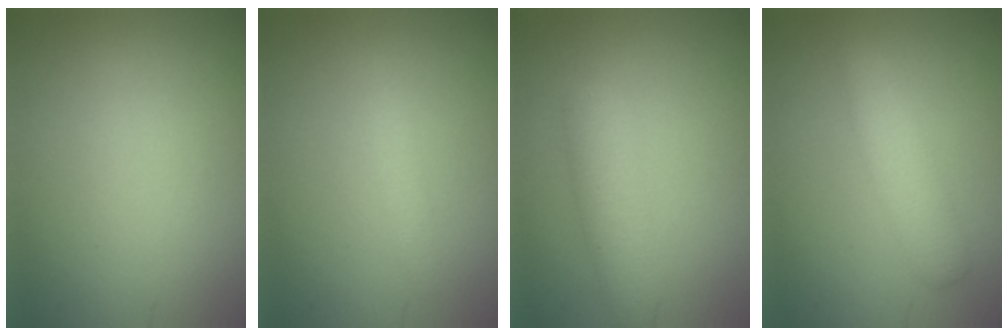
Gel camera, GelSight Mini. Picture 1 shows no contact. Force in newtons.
{"total": 1.3, "press": 1.3, "slide": 0.0}
{"total": 2.8, "press": 2.8, "slide": 0.1}
{"total": 3.1, "press": 3.1, "slide": 0.1}